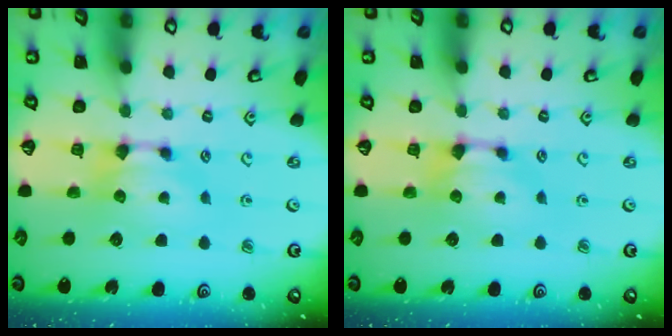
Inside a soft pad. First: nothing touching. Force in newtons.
{"total": 1.2, "press": 0.9, "slide": 0.9}